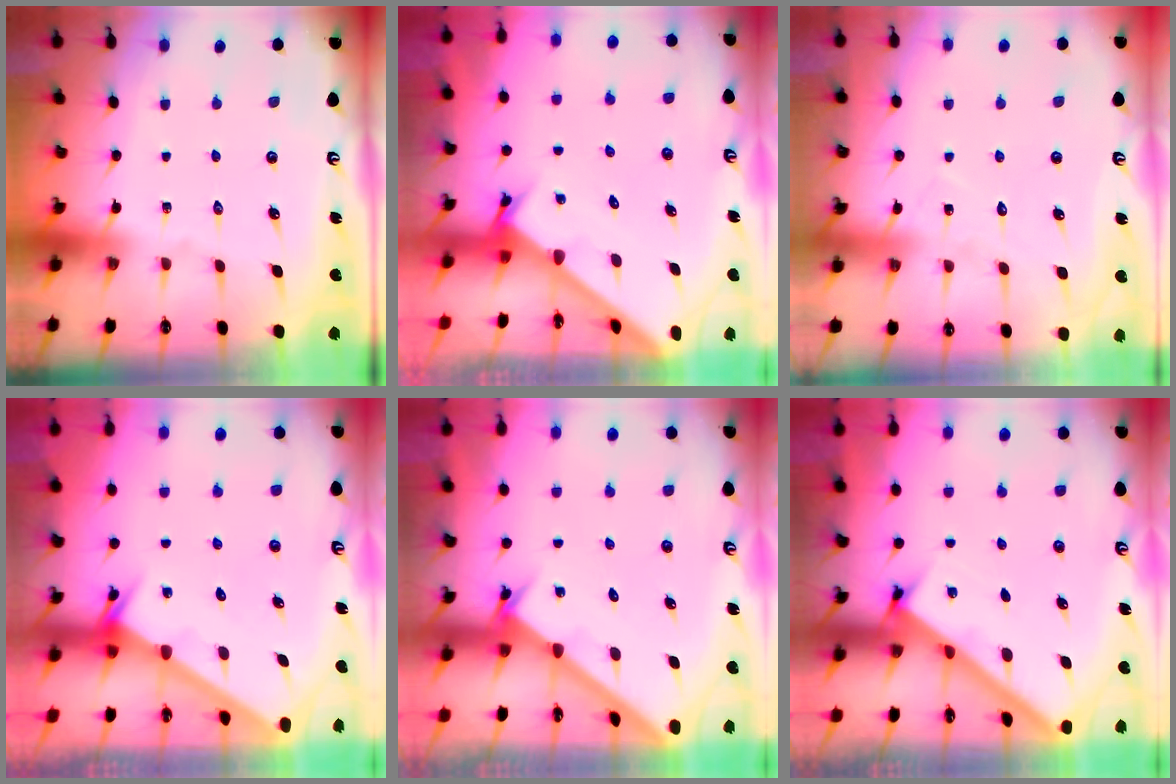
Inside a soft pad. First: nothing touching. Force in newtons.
{"total": 2.4, "press": 2.4, "slide": 0.1}
{"total": 8.1, "press": 8.1, "slide": 0.4}
{"total": 2.6, "press": 2.6, "slide": 0.0}
{"total": 2.1, "press": 2.1, "slide": 0.2}
{"total": 2.6, "press": 2.6, "slide": 0.3}